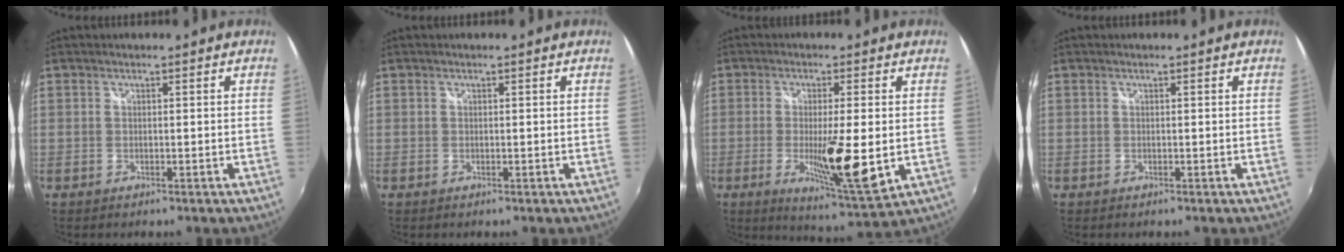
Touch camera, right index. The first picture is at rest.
{"total": 0.0}
{"total": 11.9, "force": [-1.9, 1.9, 11.6], "torque": [-0.200, -0.028, -0.031]}
{"total": 0.0}